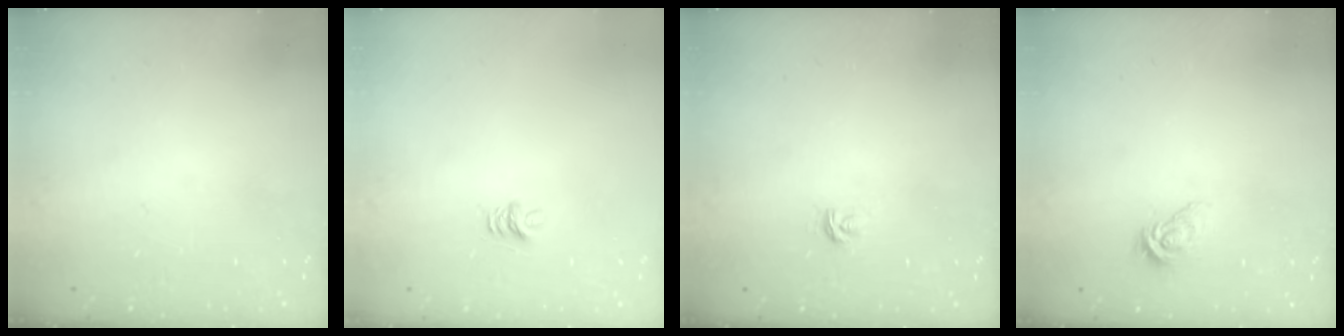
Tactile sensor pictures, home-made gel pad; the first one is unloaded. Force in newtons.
{"total": 4.1, "press": 4.0, "slide": 0.4}
{"total": 2.9, "press": 2.9, "slide": 0.4}
{"total": 7.2, "press": 7.1, "slide": 0.3}